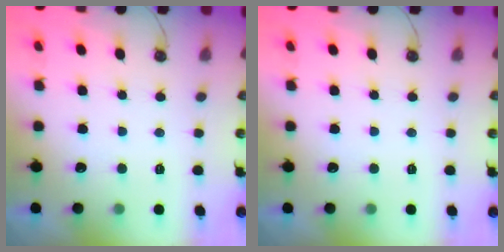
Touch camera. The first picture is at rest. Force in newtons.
{"total": 0.0}